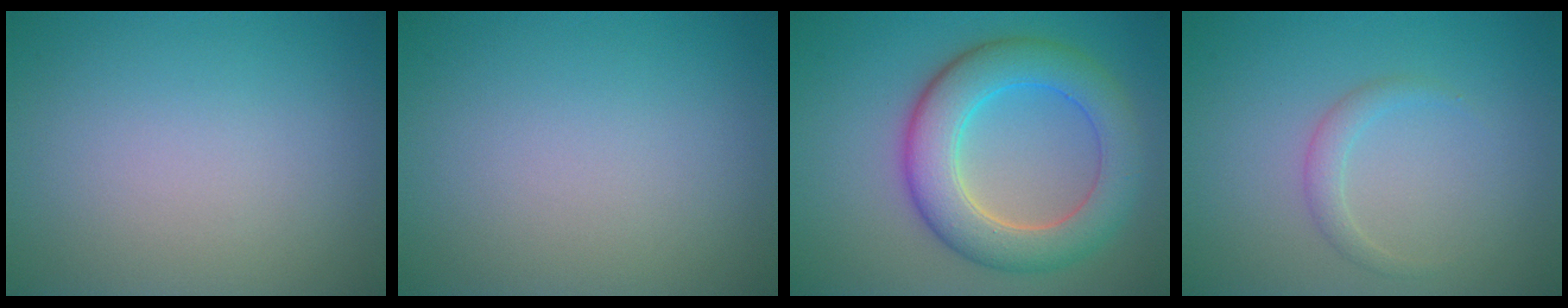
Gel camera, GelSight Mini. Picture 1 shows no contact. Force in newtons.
{"total": 0.0}
{"total": 7.3, "press": 7.3, "slide": 0.2}
{"total": 1.4, "press": 1.4, "slide": 0.1}